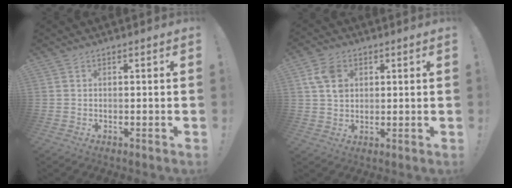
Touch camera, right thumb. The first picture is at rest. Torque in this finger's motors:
{"motor_torque": [0.52, 1.18, 0.67, 0.09, 0.00]}